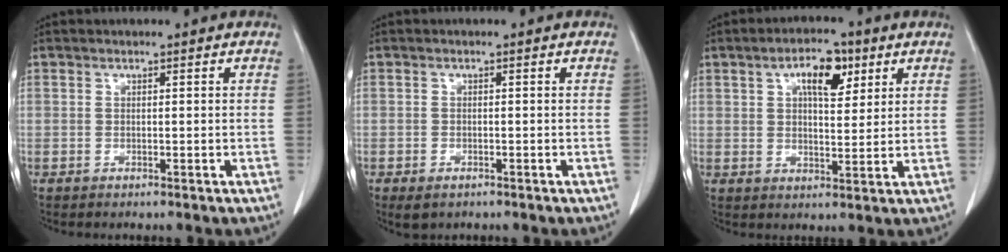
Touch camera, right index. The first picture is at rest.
{"total": 3.7, "force": [-2.2, 2.2, 2.1], "torque": [-0.039, -0.006, -0.029]}
{"total": 7.9, "force": [3.5, 3.5, 6.2], "torque": [-0.104, 0.014, 0.059]}